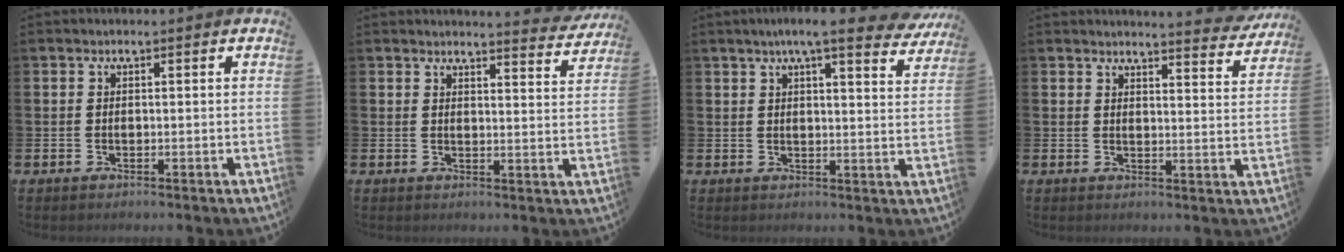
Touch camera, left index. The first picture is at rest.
{"total": 3.7, "force": [3.7, -0.1, 0.2], "torque": [0.007, -0.030, 0.061]}
{"total": 6.4, "force": [5.5, 0.5, 3.3], "torque": [-0.059, -0.021, 0.092]}
{"total": 4.0, "force": [4.0, -0.2, 0.3], "torque": [0.004, -0.033, 0.066]}